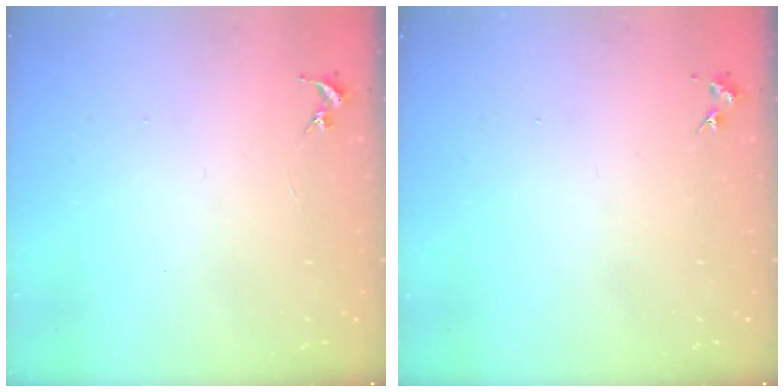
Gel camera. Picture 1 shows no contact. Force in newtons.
{"total": 4.3, "press": 4.3, "slide": 0.6}